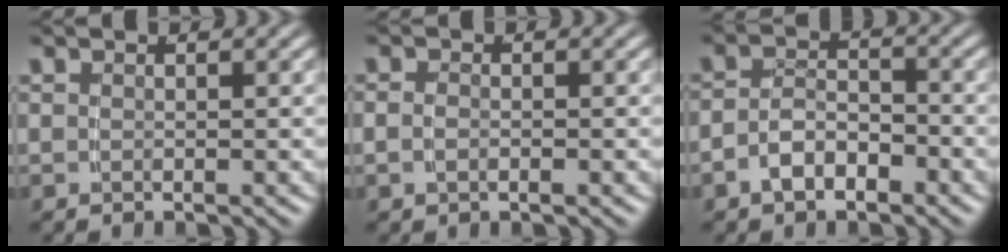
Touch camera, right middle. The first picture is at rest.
{"total": 1.0, "force": [-0.5, 0.4, 0.7], "torque": [-0.020, -0.004, -0.007]}
{"total": 3.6, "force": [-2.3, 2.2, 1.7], "torque": [-0.023, -0.003, -0.041]}